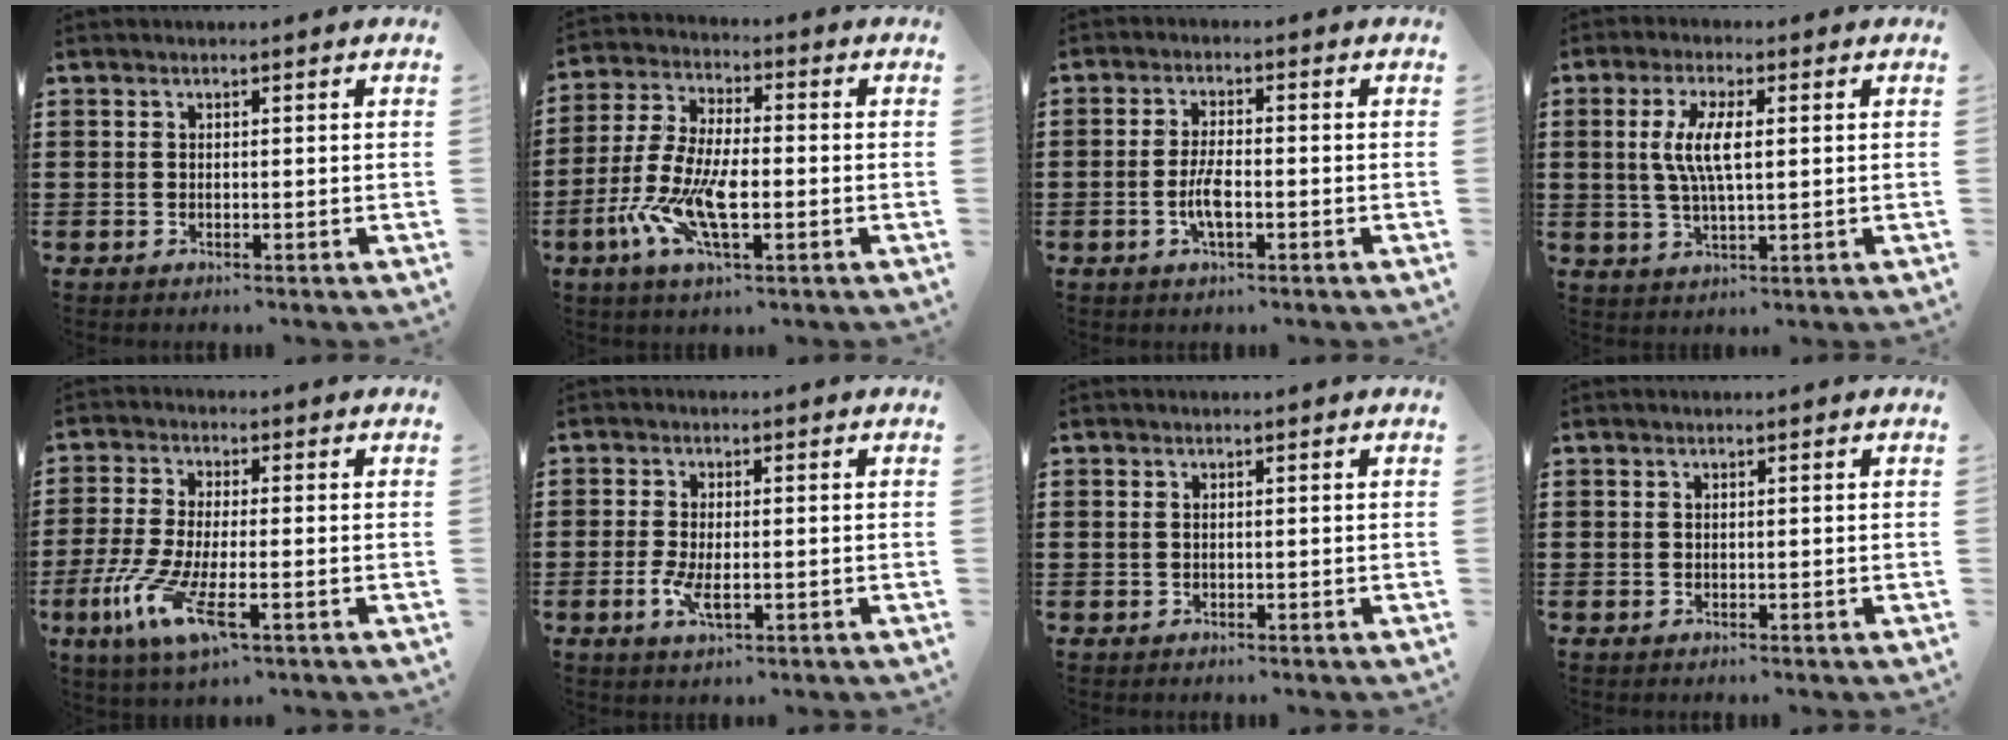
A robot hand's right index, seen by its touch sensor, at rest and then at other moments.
{"total": 10.5, "force": [-3.8, 3.8, 9.1], "torque": [-0.217, -0.013, -0.075]}
{"total": 4.2, "force": [-1.3, 1.1, 3.8], "torque": [-0.086, -0.005, -0.029]}
{"total": 6.4, "force": [0.9, 1.9, 6.0], "torque": [-0.132, 0.001, 0.009]}
{"total": 8.7, "force": [-3.9, 2.2, 7.5], "torque": [-0.168, -0.015, -0.071]}
{"total": 3.9, "force": [-1.2, 1.4, 3.5], "torque": [-0.081, -0.006, -0.025]}
{"total": 0.6, "force": [0.1, 0.4, 0.4], "torque": [-0.009, 0.002, 0.001]}
{"total": 0.0}